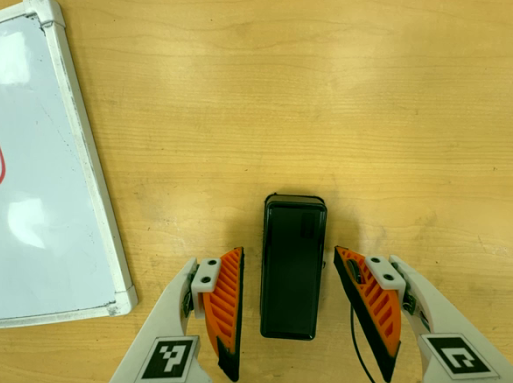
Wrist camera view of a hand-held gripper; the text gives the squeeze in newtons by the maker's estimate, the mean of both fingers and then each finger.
{"total": 0.0}